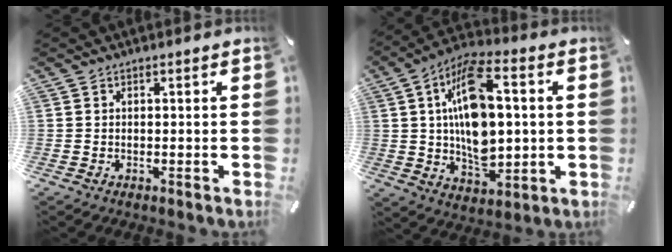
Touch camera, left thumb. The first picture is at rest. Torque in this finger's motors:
{"motor_torque": [1.68, 2.71, 1.43, 0.56, 0.25]}